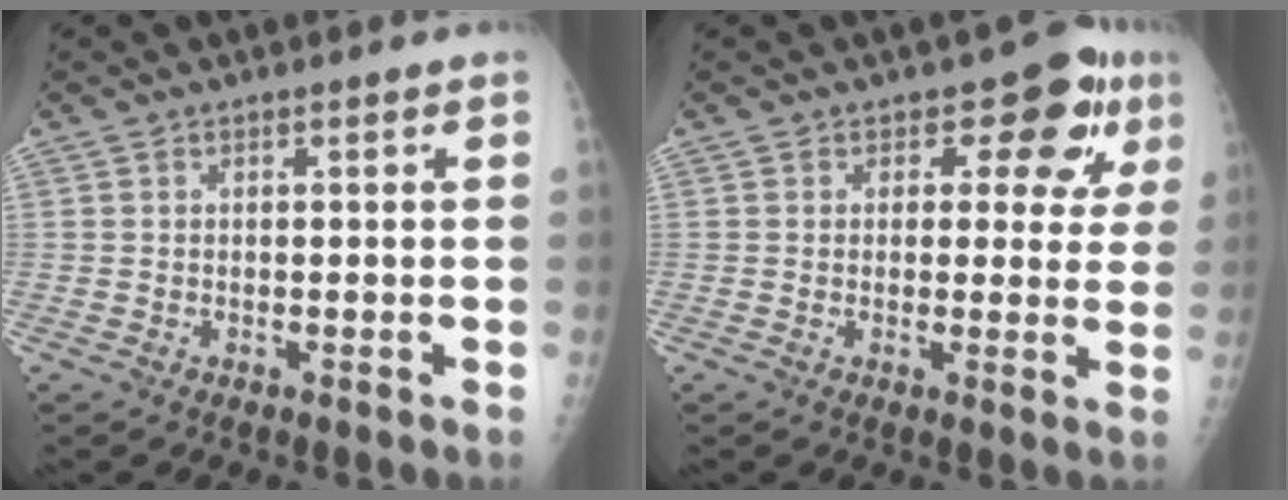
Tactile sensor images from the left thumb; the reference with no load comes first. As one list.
[{"total": 8.2, "force": [3.4, 5.3, 5.3], "torque": [-0.012, -0.004, 0.033]}]